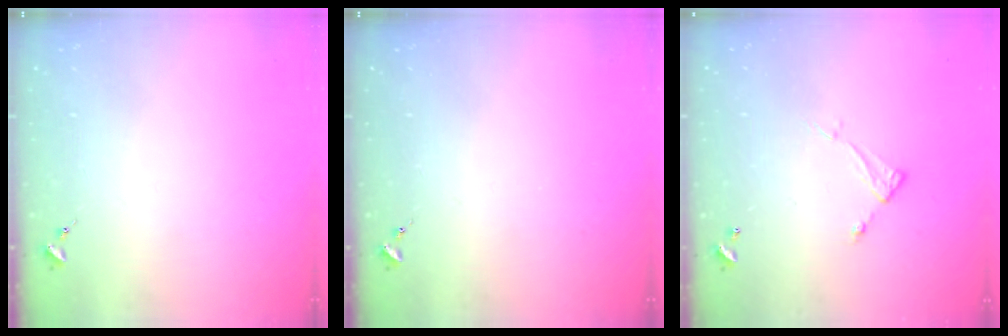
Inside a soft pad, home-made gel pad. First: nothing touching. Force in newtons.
{"total": 0.0}
{"total": 4.9, "press": 4.8, "slide": 0.3}